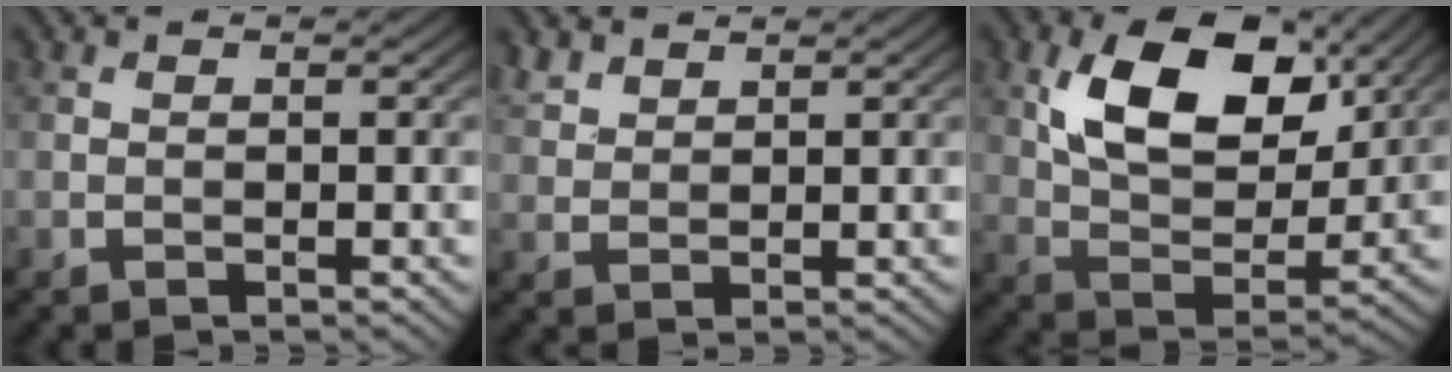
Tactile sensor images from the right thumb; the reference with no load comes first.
{"total": 2.8, "force": [2.4, 1.2, 1.0], "torque": [-0.026, 0.006, 0.057]}
{"total": 13.3, "force": [5.6, 7.7, 9.4], "torque": [-0.173, -0.001, 0.101]}